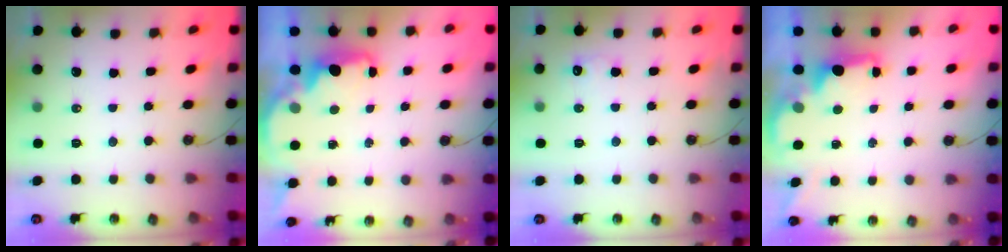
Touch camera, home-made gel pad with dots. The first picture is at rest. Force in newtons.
{"total": 2.5, "press": 2.4, "slide": 0.8}
{"total": 4.9, "press": 4.8, "slide": 1.2}
{"total": 1.9, "press": 1.7, "slide": 0.8}